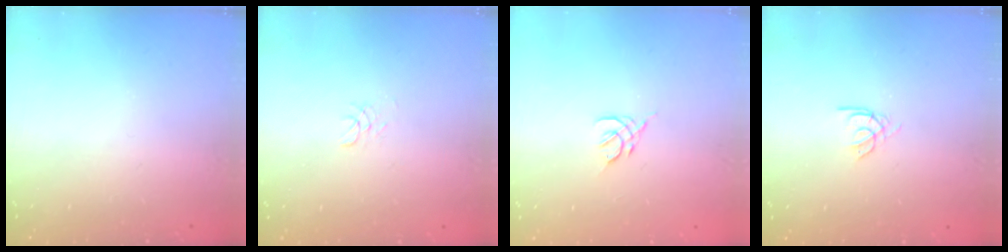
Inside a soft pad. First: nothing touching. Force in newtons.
{"total": 1.7, "press": 1.7, "slide": 0.2}
{"total": 2.2, "press": 2.1, "slide": 0.6}
{"total": 2.2, "press": 2.2, "slide": 0.2}